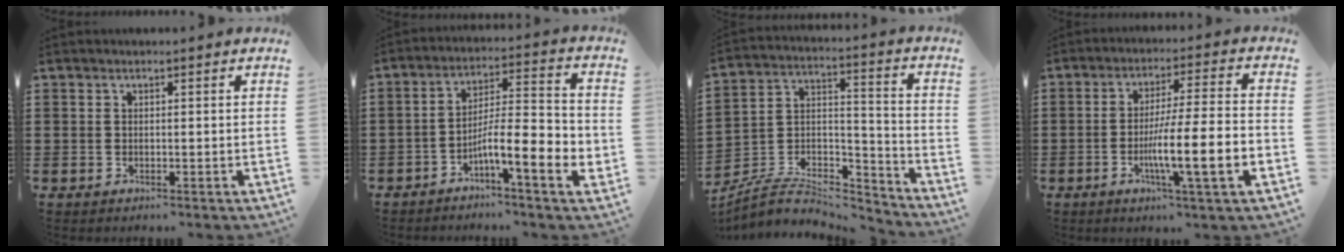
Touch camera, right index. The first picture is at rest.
{"total": 9.5, "force": [-3.8, 1.8, 8.5], "torque": [-0.152, -0.007, -0.069]}
{"total": 6.2, "force": [-5.2, 2.6, 2.2], "torque": [-0.046, 0.004, -0.103]}
{"total": 10.5, "force": [-3.7, 0.5, 9.8], "torque": [-0.176, -0.010, -0.069]}